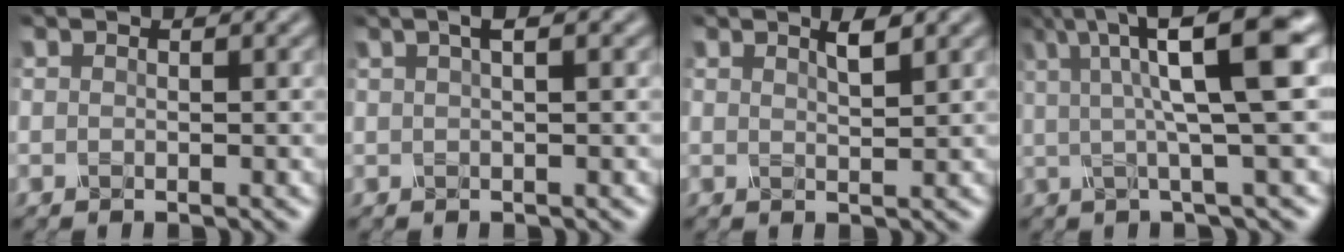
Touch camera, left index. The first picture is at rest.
{"total": 3.2, "force": [1.3, 1.2, 2.6], "torque": [-0.017, 0.011, -0.004]}
{"total": 1.6, "force": [1.0, 0.3, 1.3], "torque": [-0.018, 0.001, 0.015]}
{"total": 9.1, "force": [2.8, 1.7, 8.5], "torque": [-0.117, 0.023, 0.037]}